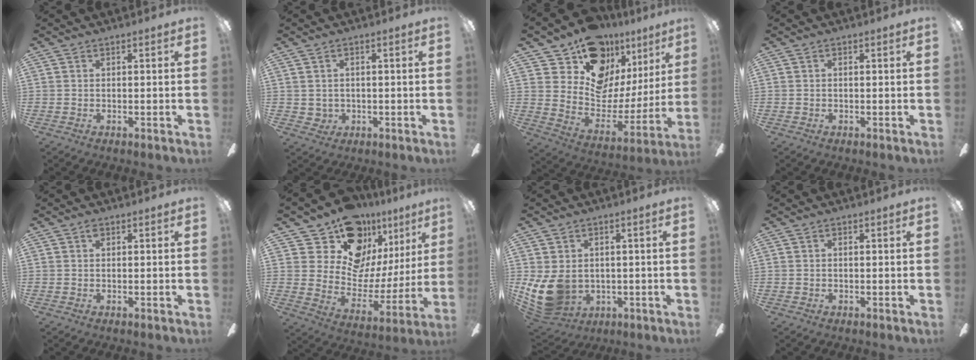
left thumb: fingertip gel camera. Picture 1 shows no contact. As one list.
[{"total": 2.2, "force": [0.4, 2.0, 0.6], "torque": [-0.015, 0.003, 0.007]}, {"total": 16.2, "force": [13.0, 8.8, 4.2], "torque": [-0.071, -0.118, 0.240]}, {"total": 0.0}, {"total": 1.2, "force": [0.5, 0.7, 0.9], "torque": [-0.019, 0.004, 0.008]}, {"total": 16.9, "force": [13.4, 9.1, 4.9], "torque": [-0.088, -0.118, 0.250]}, {"total": 10.9, "force": [-0.7, 8.7, 6.6], "torque": [-0.162, -0.006, -0.006]}, {"total": 0.0}]